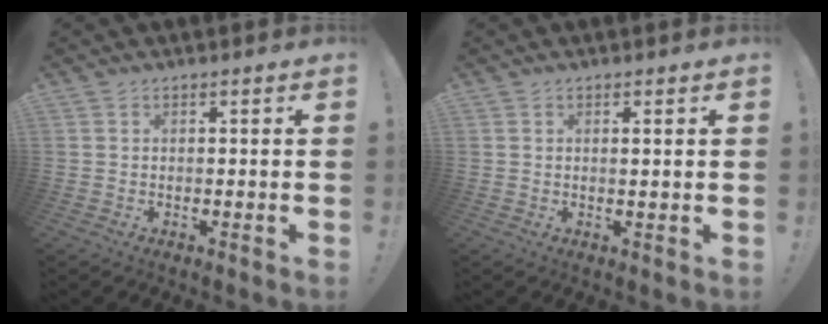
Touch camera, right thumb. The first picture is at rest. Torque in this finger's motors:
{"motor_torque": [-0.18, -0.44, 0.02, 0.21, -0.01]}